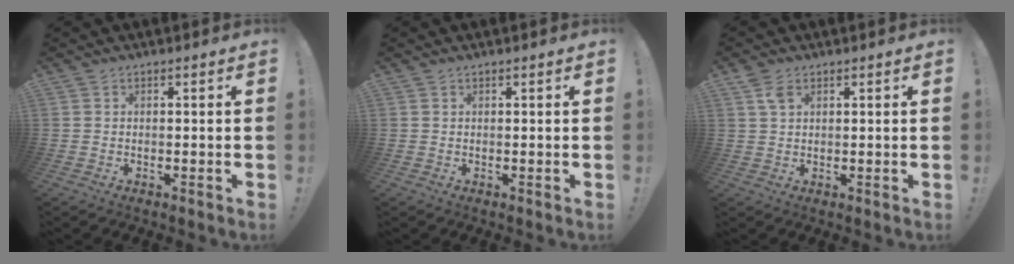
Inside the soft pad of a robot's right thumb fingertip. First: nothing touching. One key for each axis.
{"total": 0.0}
{"total": 3.9, "fx": 2.1, "fy": 2.0, "fz": 2.6, "tx": -0.047, "ty": -0.002, "tz": 0.039}